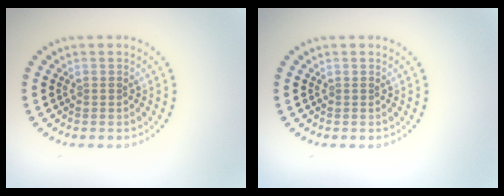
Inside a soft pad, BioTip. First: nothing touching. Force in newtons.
{"total": 0.0}